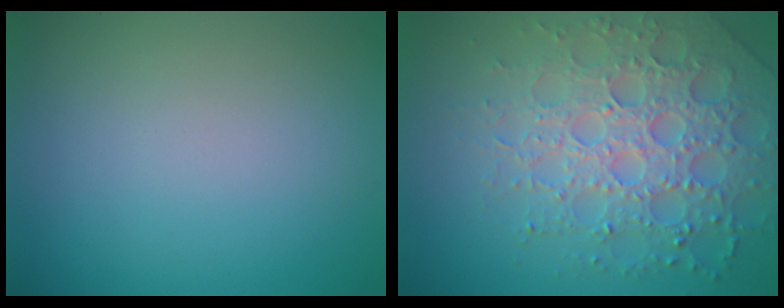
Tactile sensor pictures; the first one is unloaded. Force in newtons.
{"total": 6.9, "press": 6.7, "slide": 1.6}